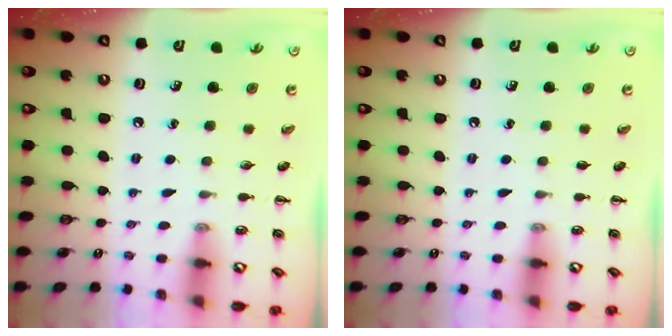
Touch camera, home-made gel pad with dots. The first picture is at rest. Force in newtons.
{"total": 0.0}